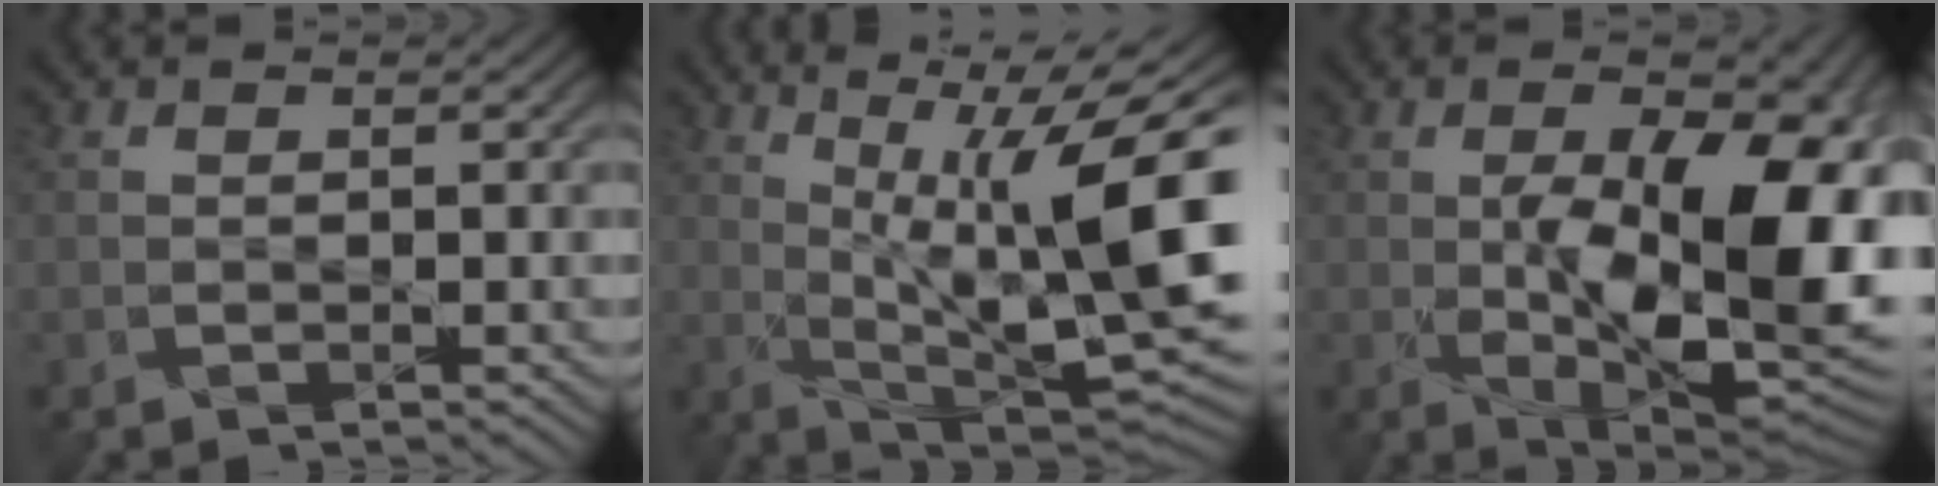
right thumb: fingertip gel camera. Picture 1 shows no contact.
{"total": 15.3, "force": [1.8, 5.3, 14.3], "torque": [-0.210, 0.001, 0.038]}
{"total": 13.7, "force": [-0.9, 5.9, 12.3], "torque": [-0.206, -0.025, -0.003]}